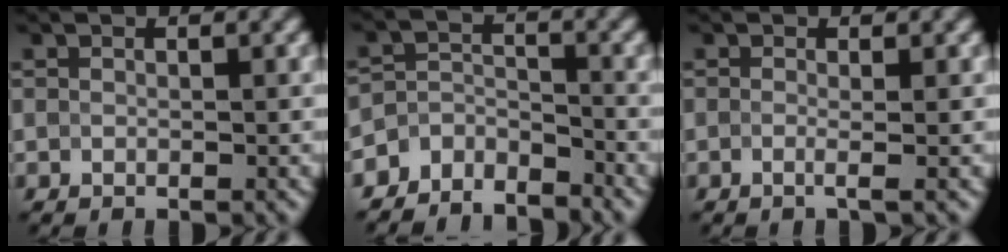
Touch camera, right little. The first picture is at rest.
{"total": 4.2, "force": [-3.8, 1.8, 0.6], "torque": [0.000, 0.000, -0.076]}
{"total": 1.3, "force": [-0.2, 0.4, 1.2], "torque": [-0.016, -0.008, -0.012]}